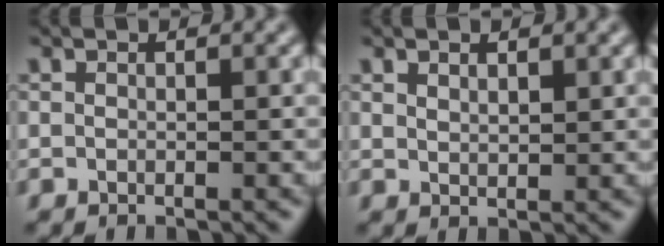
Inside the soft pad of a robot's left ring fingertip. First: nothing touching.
{"total": 1.2, "force": [1.0, 0.5, 0.5], "torque": [-0.015, 0.001, 0.019]}